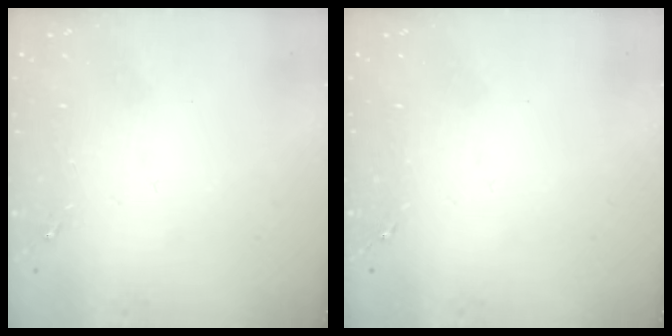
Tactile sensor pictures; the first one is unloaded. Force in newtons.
{"total": 0.0}